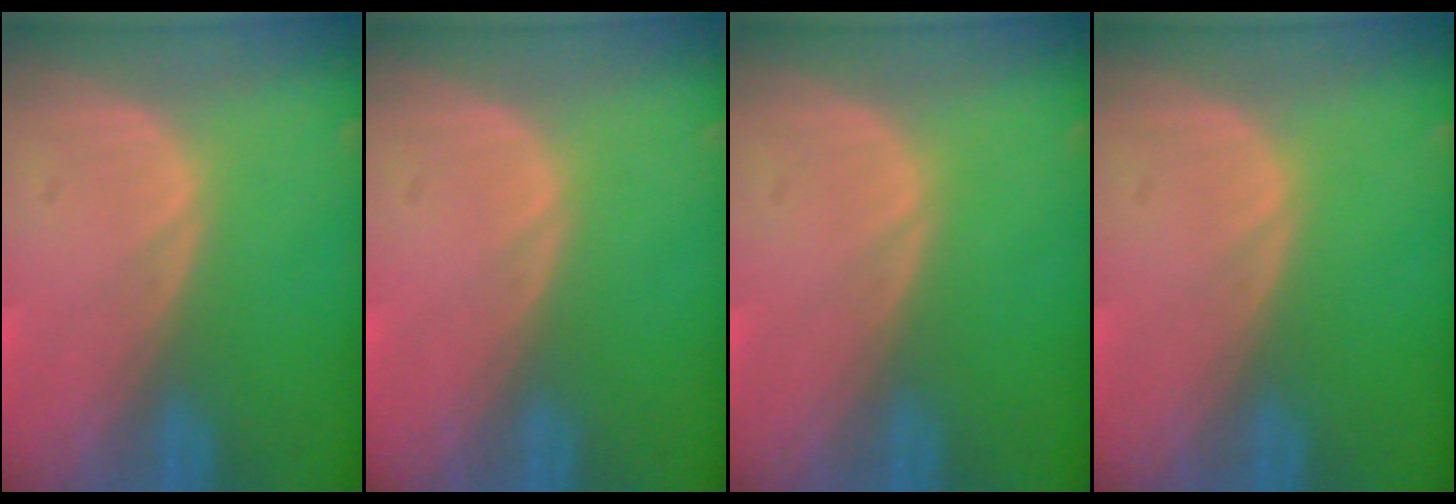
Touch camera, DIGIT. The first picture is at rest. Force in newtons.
{"total": 0.0}
{"total": 0.0}
{"total": 0.0}